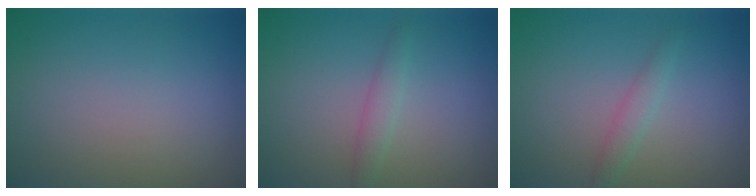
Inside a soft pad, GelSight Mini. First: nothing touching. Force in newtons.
{"total": 1.5, "press": 1.5, "slide": 0.0}
{"total": 1.4, "press": 1.4, "slide": 0.0}